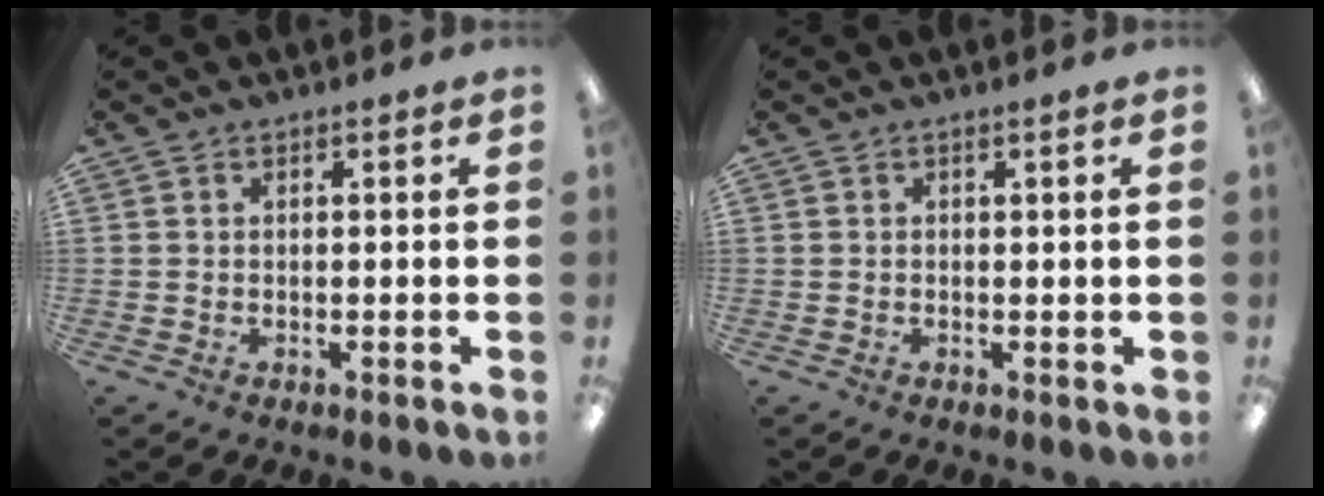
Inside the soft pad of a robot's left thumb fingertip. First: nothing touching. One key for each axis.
{"total": 0.0}